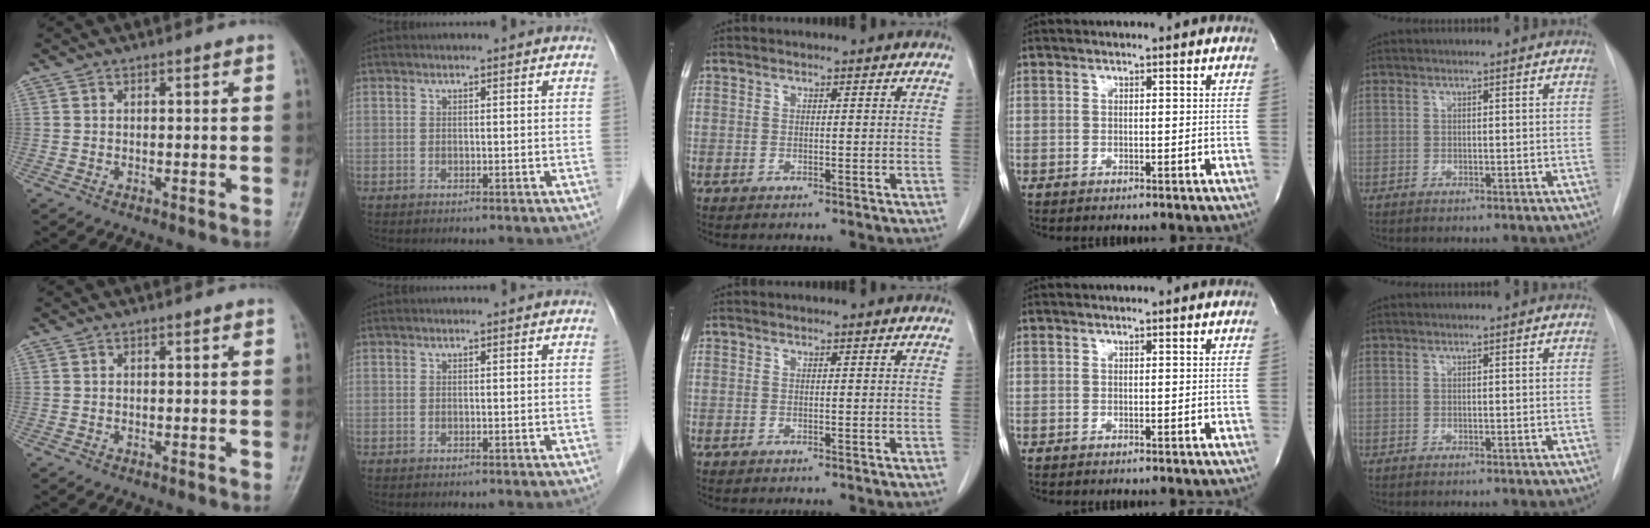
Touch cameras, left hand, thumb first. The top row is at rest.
{}